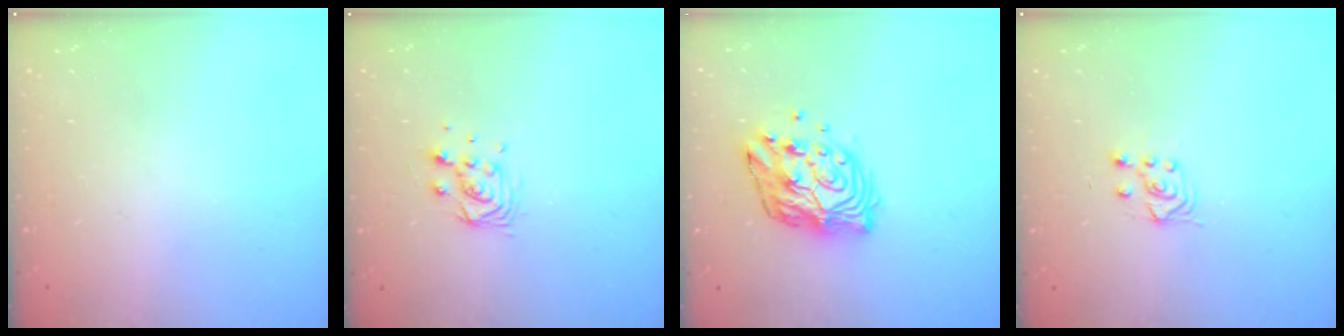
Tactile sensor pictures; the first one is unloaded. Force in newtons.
{"total": 7.0, "press": 7.0, "slide": 0.5}
{"total": 11.7, "press": 11.7, "slide": 1.1}
{"total": 3.7, "press": 3.6, "slide": 1.0}